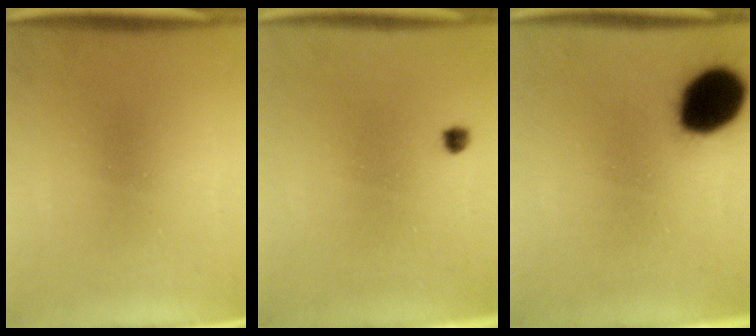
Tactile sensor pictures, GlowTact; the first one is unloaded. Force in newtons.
{"total": 1.2}
{"total": 17.8}